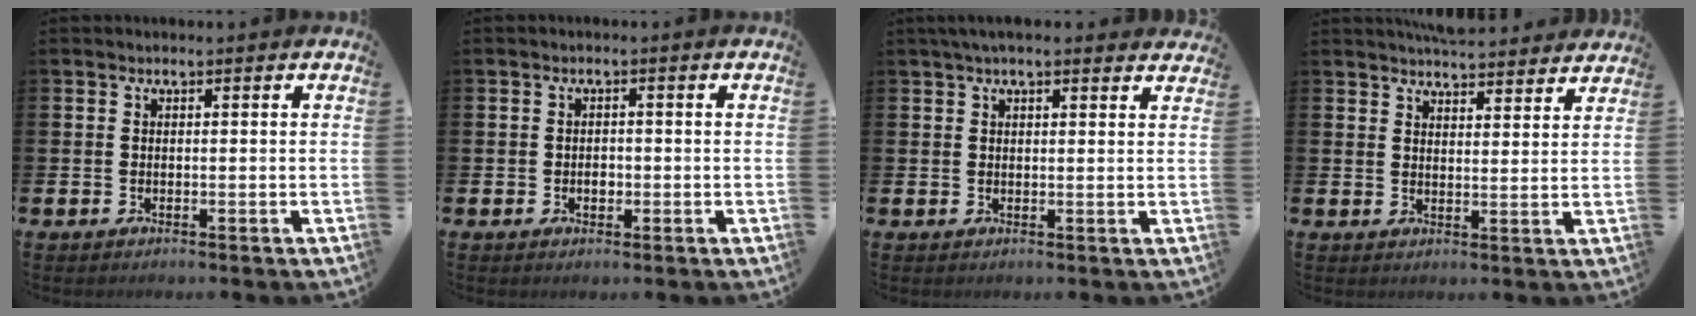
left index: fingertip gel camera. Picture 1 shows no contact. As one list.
[{"total": 1.4, "force": [-0.3, 1.1, 0.9], "torque": [-0.008, 0.002, -0.009]}, {"total": 2.9, "force": [2.6, 0.4, 1.3], "torque": [-0.030, -0.001, 0.046]}, {"total": 5.4, "force": [5.3, 0.5, 0.6], "torque": [-0.014, -0.028, 0.097]}]